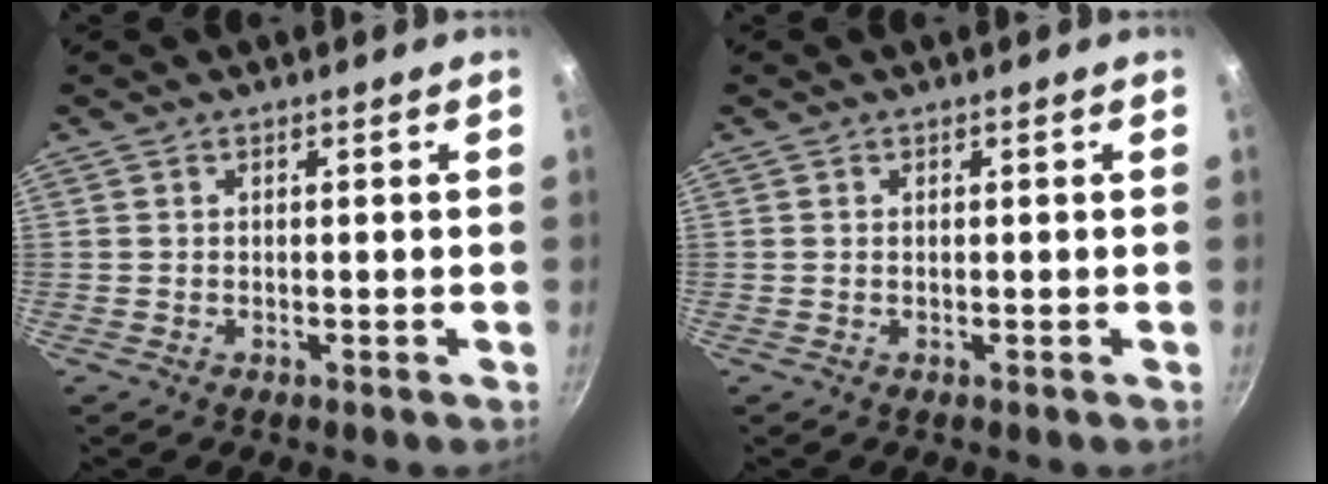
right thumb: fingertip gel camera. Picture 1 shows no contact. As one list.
[{"total": 0.0}]